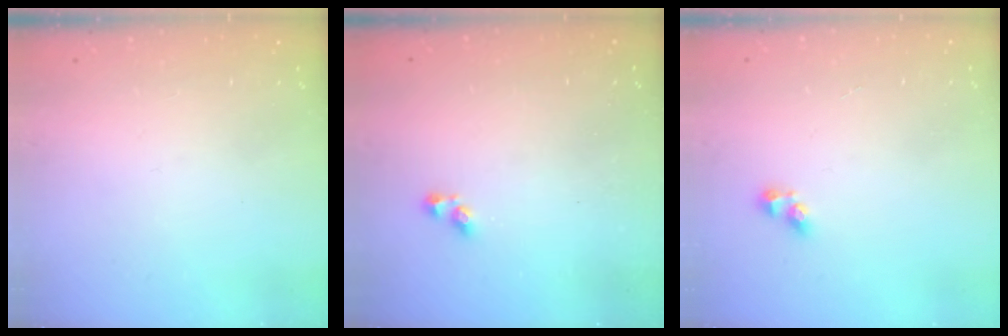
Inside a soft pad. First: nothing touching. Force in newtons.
{"total": 3.0, "press": 3.0, "slide": 0.4}
{"total": 3.7, "press": 3.6, "slide": 0.4}